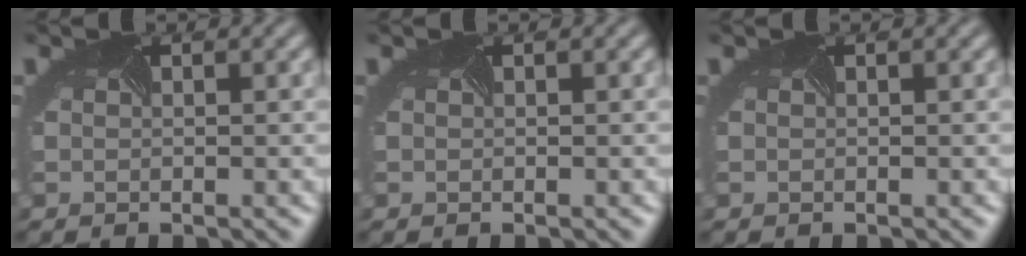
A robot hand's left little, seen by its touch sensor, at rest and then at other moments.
{"total": 0.0}
{"total": 0.0}